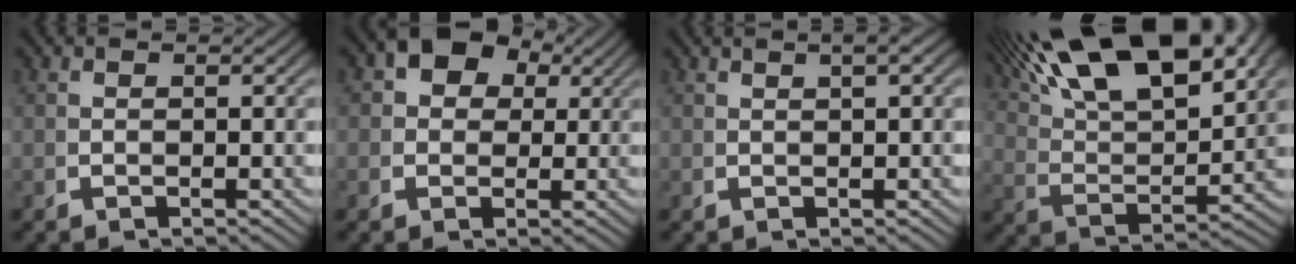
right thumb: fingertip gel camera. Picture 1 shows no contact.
{"total": 5.2, "force": [2.5, 3.5, 2.9], "torque": [-0.061, 0.001, 0.040]}
{"total": 2.3, "force": [1.4, 0.3, 1.8], "torque": [-0.015, 0.014, 0.022]}
{"total": 13.4, "force": [6.8, 6.6, 9.4], "torque": [-0.176, 0.005, 0.112]}